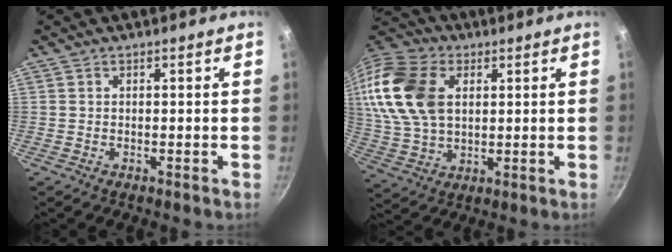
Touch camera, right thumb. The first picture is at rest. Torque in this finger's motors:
{"motor_torque": [-0.78, 1.78, 1.73, 0.10, 0.23]}